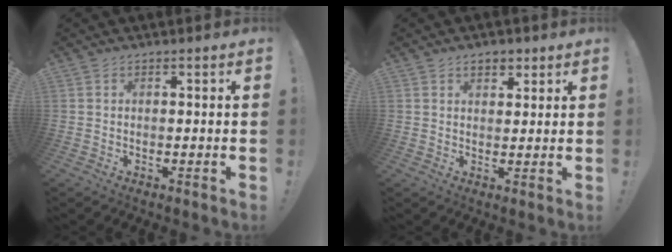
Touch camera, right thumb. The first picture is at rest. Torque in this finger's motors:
{"motor_torque": [0.56, 0.75, 0.07, -0.09, 0.00]}